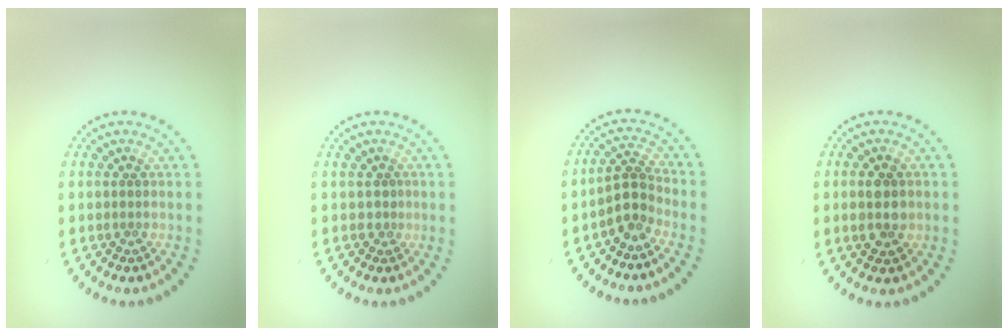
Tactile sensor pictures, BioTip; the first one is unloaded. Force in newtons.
{"total": 0.5, "press": 0.2, "slide": 0.5}
{"total": 2.7, "press": 2.1, "slide": 1.7}
{"total": 2.8, "press": 2.8, "slide": 0.1}